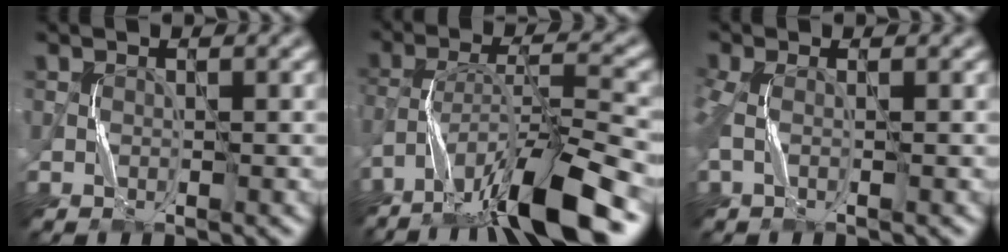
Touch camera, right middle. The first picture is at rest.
{"total": 11.5, "force": [-8.0, 2.0, 8.1], "torque": [-0.144, 0.013, -0.140]}
{"total": 2.0, "force": [0.0, 0.7, 1.9], "torque": [-0.048, 0.002, -0.005]}